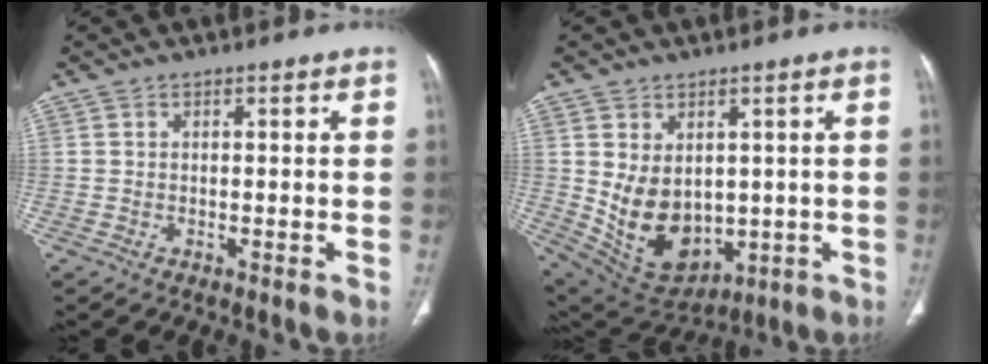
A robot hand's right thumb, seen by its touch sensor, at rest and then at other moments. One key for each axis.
{"total": 12.8, "fx": 0.2, "fy": 9.1, "fz": 9.0, "tx": -0.129, "ty": -0.013, "tz": 0.042}